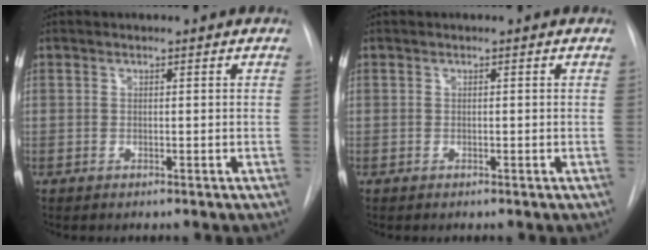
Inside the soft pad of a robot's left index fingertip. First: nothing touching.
{"total": 0.0}